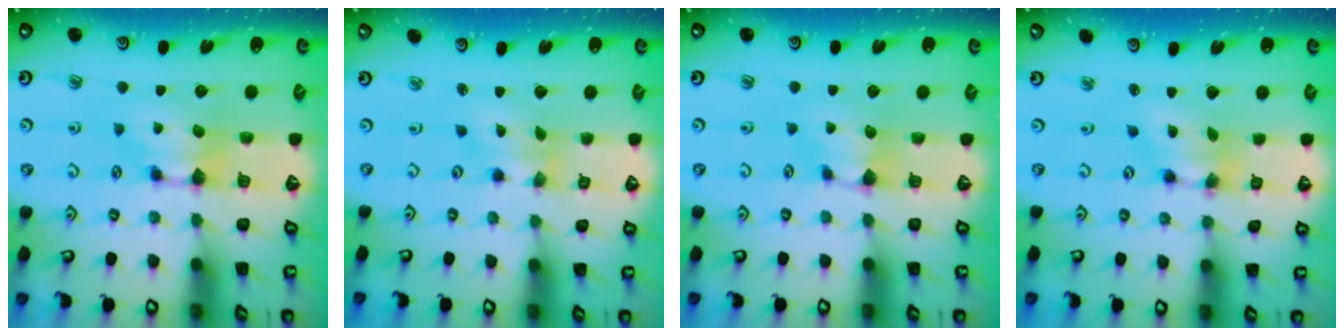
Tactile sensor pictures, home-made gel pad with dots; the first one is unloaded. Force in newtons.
{"total": 2.3, "press": 1.7, "slide": 1.5}
{"total": 0.9, "press": 0.4, "slide": 0.8}
{"total": 5.8, "press": 5.4, "slide": 2.1}